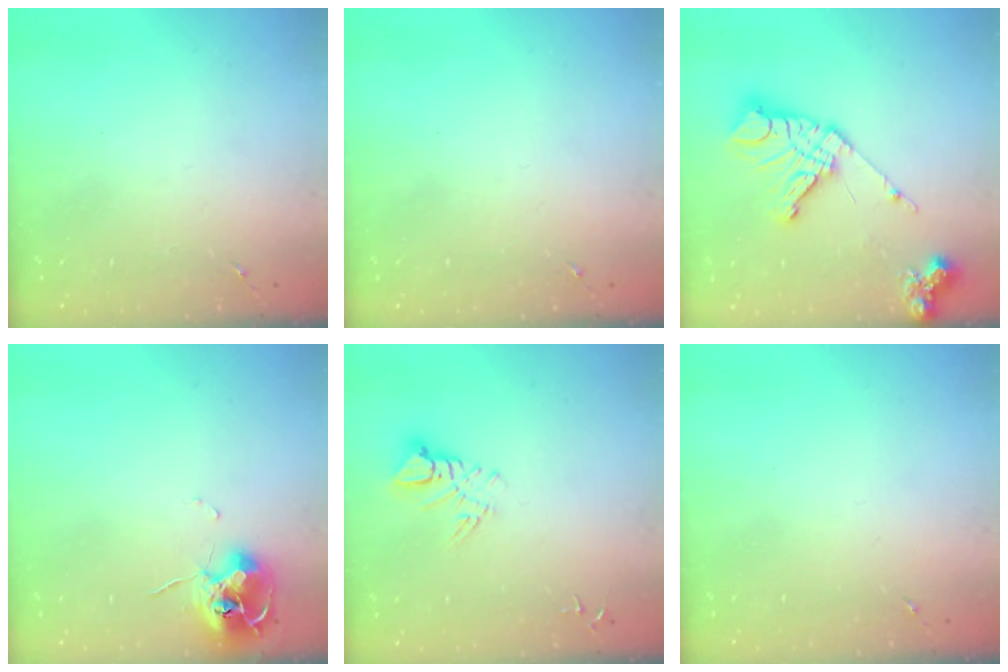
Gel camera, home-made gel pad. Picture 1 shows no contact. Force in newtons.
{"total": 0.0}
{"total": 16.4, "press": 16.3, "slide": 1.9}
{"total": 10.4, "press": 10.4, "slide": 0.9}
{"total": 7.1, "press": 7.1, "slide": 0.7}
{"total": 0.0}